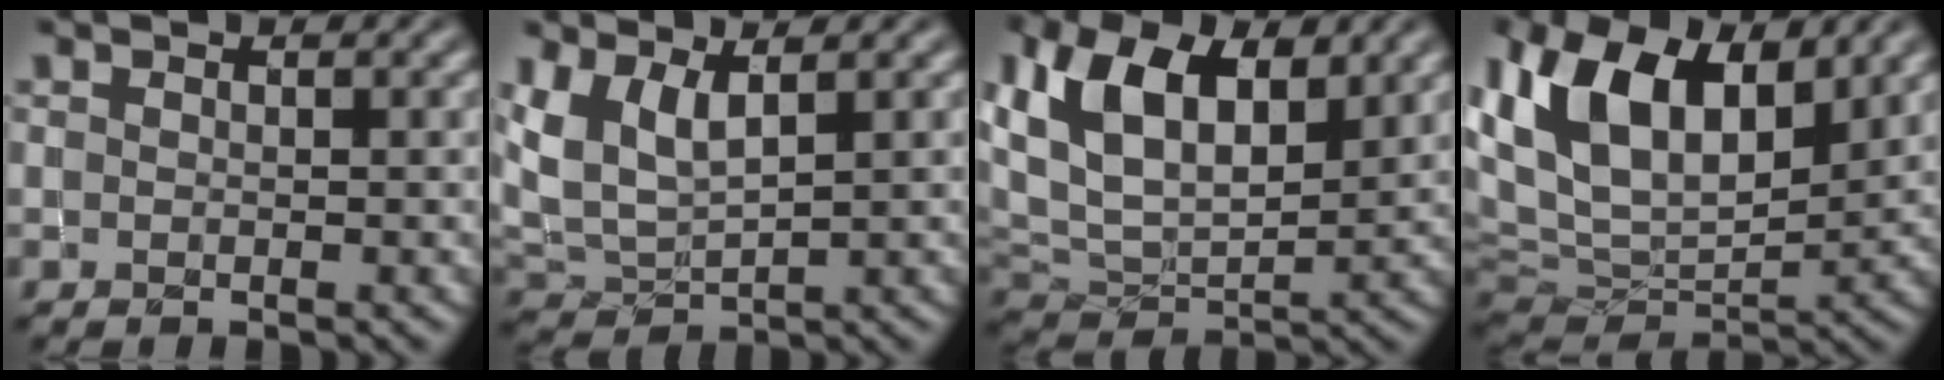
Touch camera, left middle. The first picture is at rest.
{"total": 4.5, "force": [2.1, 2.0, 3.4], "torque": [-0.088, -0.001, 0.044]}
{"total": 10.1, "force": [3.8, 5.7, 7.4], "torque": [-0.163, 0.005, 0.069]}
{"total": 13.2, "force": [5.1, 7.5, 9.5], "torque": [-0.205, 0.003, 0.096]}